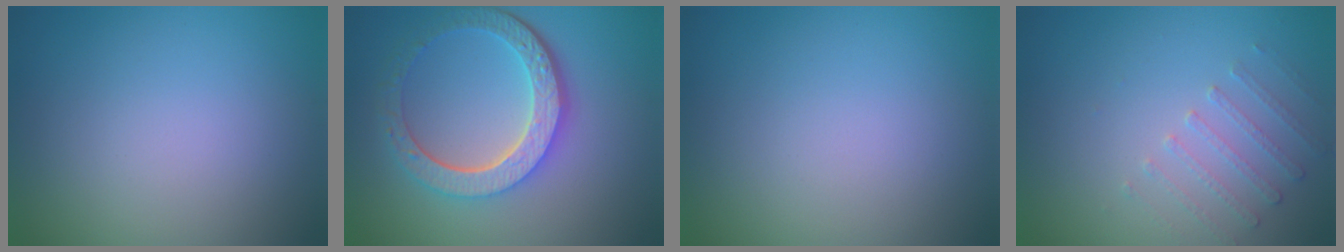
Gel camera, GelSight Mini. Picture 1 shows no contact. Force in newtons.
{"total": 6.2, "press": 4.6, "slide": 4.1}
{"total": 0.0}
{"total": 1.5, "press": 1.0, "slide": 1.1}